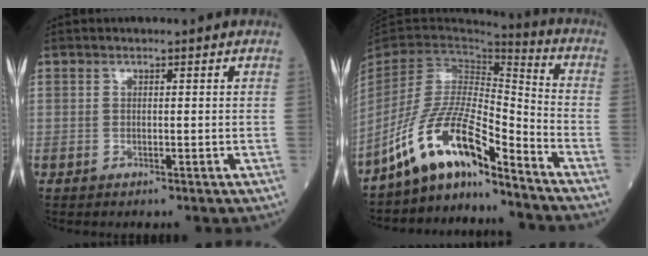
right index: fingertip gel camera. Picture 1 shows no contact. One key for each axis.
{"total": 14.8, "fx": -11.5, "fy": 3.0, "fz": 8.9, "tx": -0.182, "ty": 0.009, "tz": -0.212}